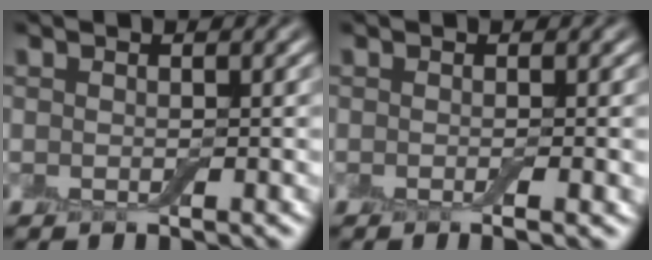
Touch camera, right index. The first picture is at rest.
{"total": 1.8, "force": [-0.4, 0.4, 1.7], "torque": [-0.020, -0.004, -0.007]}